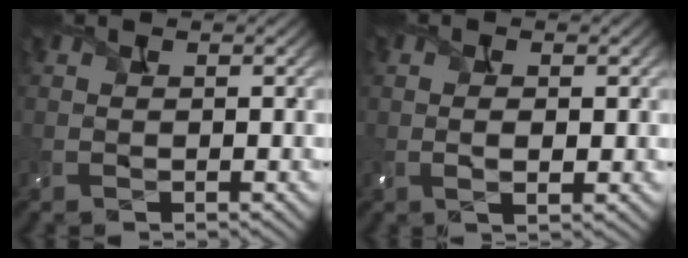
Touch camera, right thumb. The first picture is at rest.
{"total": 2.2, "force": [0.2, 1.0, 2.0], "torque": [-0.038, -0.003, 0.006]}